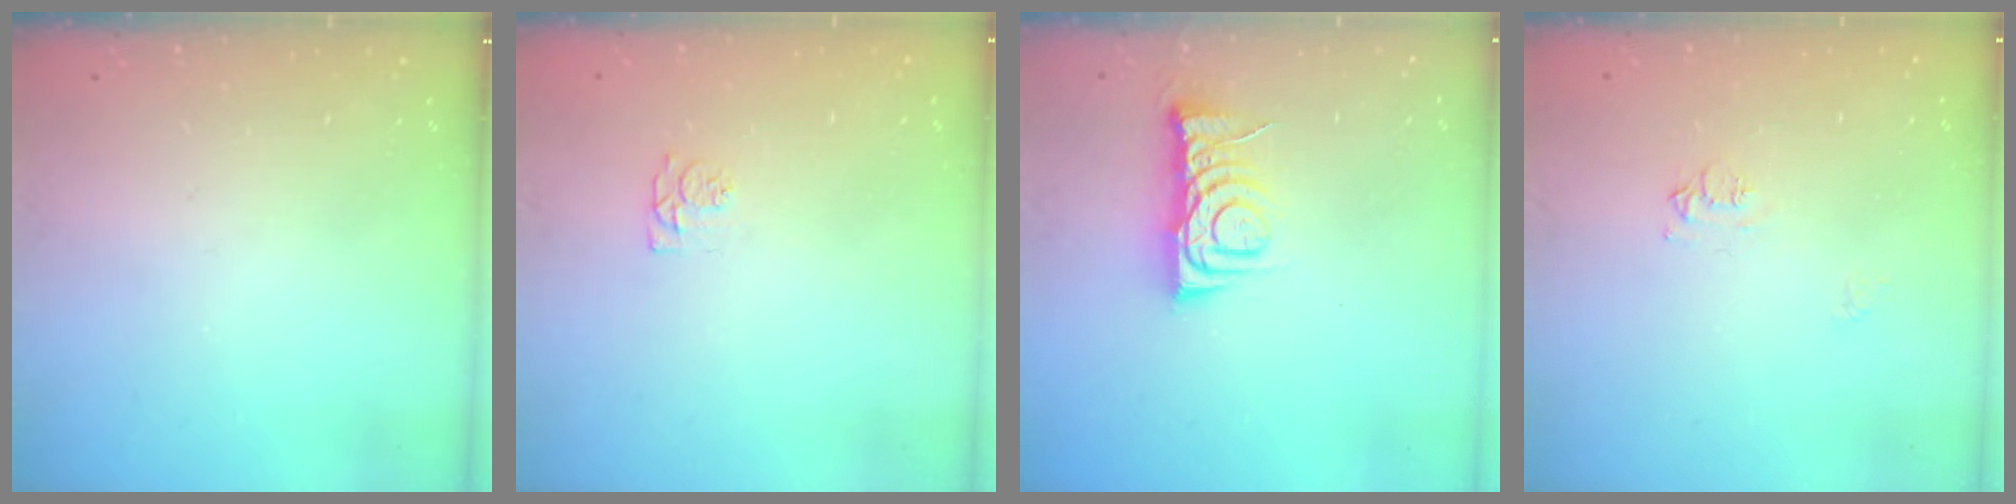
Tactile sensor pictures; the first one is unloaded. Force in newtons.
{"total": 4.9, "press": 4.9, "slide": 0.6}
{"total": 6.8, "press": 6.8, "slide": 0.6}
{"total": 5.5, "press": 5.5, "slide": 0.7}